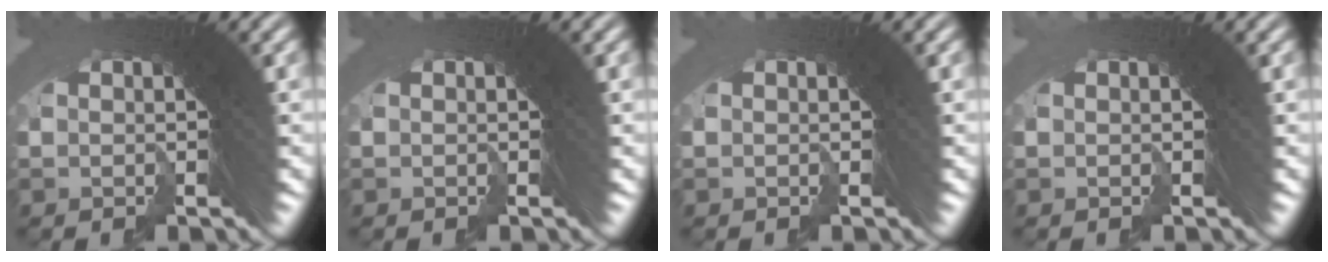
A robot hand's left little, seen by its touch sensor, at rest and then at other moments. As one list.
[{"total": 0.0}, {"total": 0.9, "force": [-0.2, -0.6, -0.7], "torque": [0.011, -0.002, -0.001]}, {"total": 2.0, "force": [-0.3, -1.2, -1.5], "torque": [0.021, -0.005, -0.001]}]